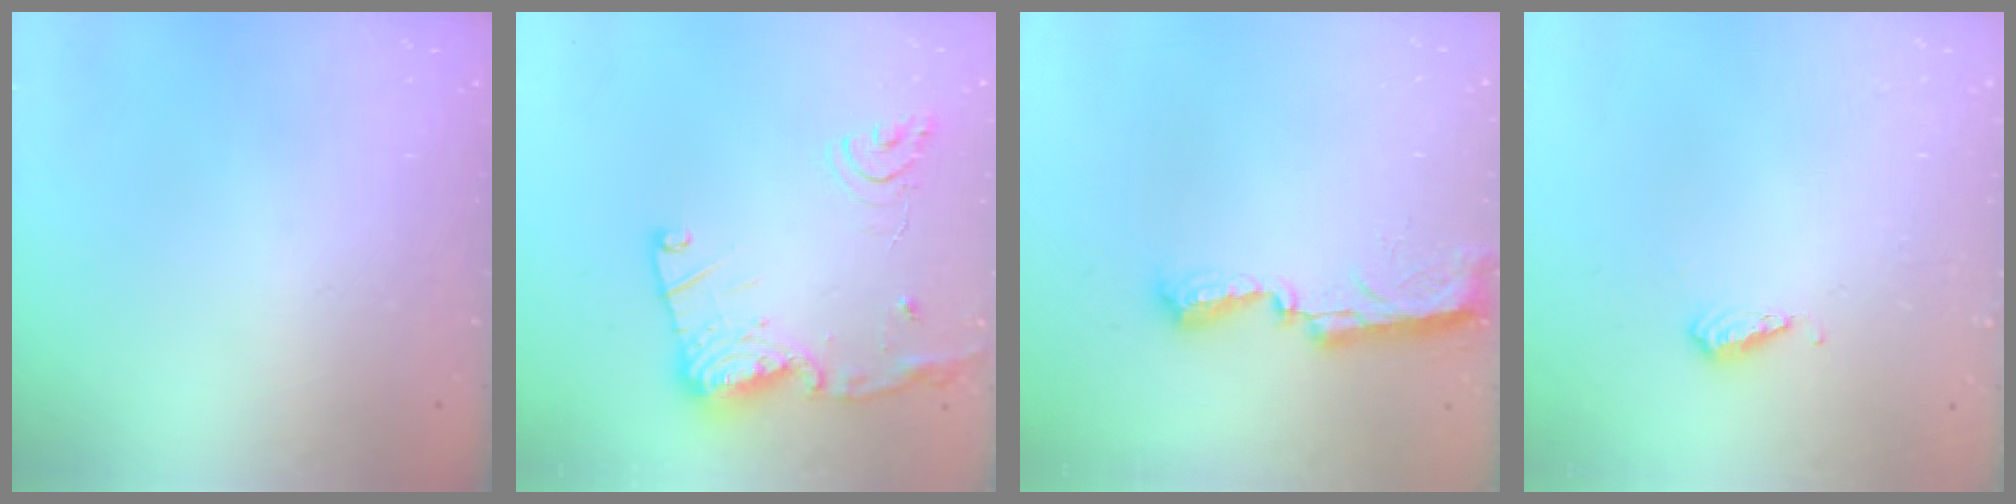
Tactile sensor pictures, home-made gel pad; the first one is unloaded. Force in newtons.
{"total": 16.3, "press": 16.2, "slide": 1.5}
{"total": 7.9, "press": 7.8, "slide": 0.4}
{"total": 5.0, "press": 4.8, "slide": 1.3}